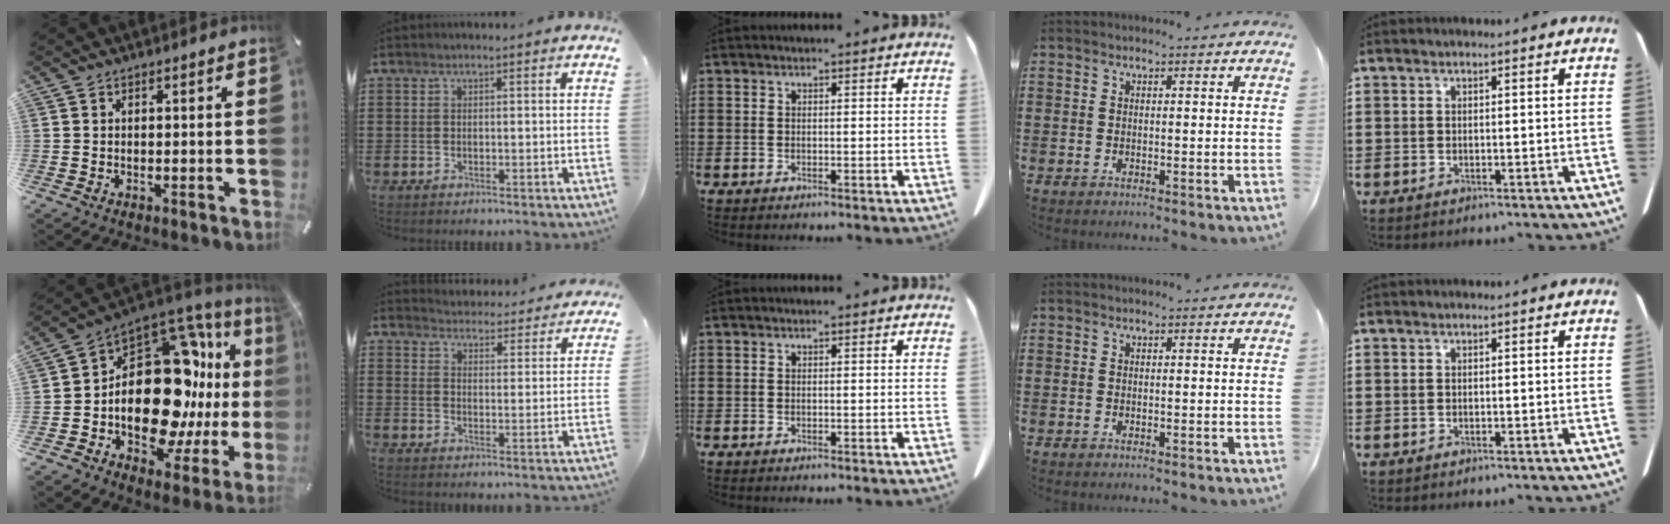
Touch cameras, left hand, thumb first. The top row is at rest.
{"thumb": {"total": 24.6, "force": [-0.7, 14.7, 19.8], "torque": [-0.334, -0.040, 0.001]}, "index": {"total": 4.2, "force": [4.2, 0.1, -0.2], "torque": [-0.010, -0.034, 0.071]}}